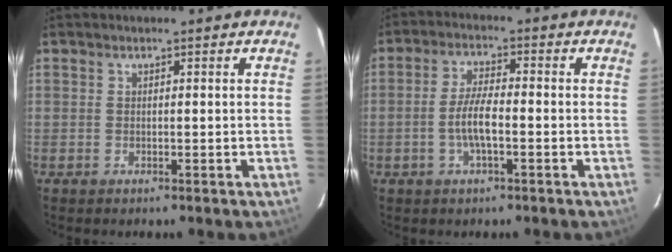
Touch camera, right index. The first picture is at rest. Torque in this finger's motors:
{"motor_torque": [0.91, -0.35, 0.41, 0.13]}